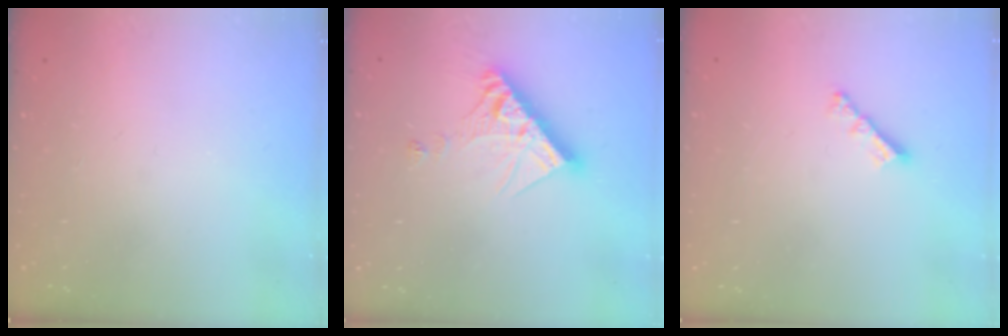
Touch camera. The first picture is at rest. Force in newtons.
{"total": 11.6, "press": 11.5, "slide": 1.1}
{"total": 3.8, "press": 3.8, "slide": 0.2}